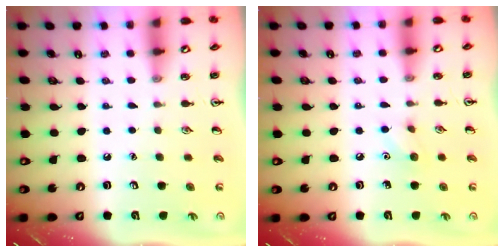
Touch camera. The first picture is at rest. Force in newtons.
{"total": 5.8, "press": 5.6, "slide": 1.7}